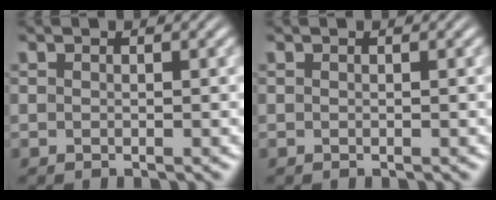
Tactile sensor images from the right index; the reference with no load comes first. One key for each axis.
{"total": 0.0}